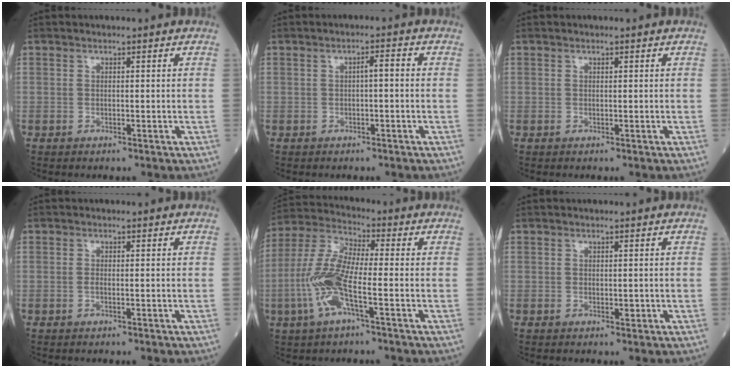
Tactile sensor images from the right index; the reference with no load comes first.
{"total": 2.0, "force": [0.0, 0.4, 2.0], "torque": [-0.030, 0.008, 0.000]}
{"total": 0.0}
{"total": 0.8, "force": [-0.2, 0.2, 0.7], "torque": [-0.016, 0.000, -0.004]}
{"total": 10.9, "force": [-3.1, 2.0, 10.3], "torque": [-0.234, 0.007, -0.065]}
{"total": 0.9, "force": [-0.2, 0.5, 0.8], "torque": [-0.012, -0.001, -0.002]}